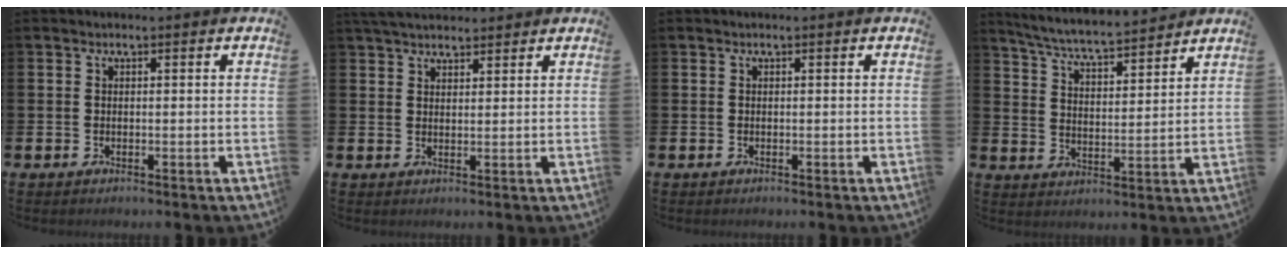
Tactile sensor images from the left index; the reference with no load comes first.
{"total": 3.8, "force": [3.5, 1.0, 0.9], "torque": [-0.024, -0.008, 0.067]}
{"total": 0.0}
{"total": 6.1, "force": [5.9, 0.2, 1.5], "torque": [-0.057, -0.043, 0.101]}